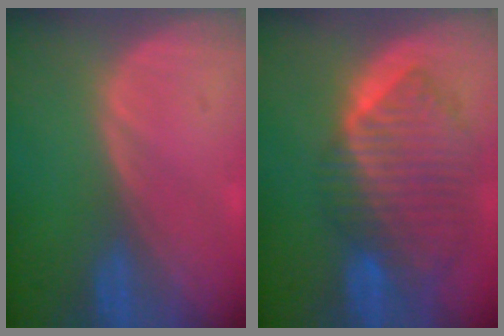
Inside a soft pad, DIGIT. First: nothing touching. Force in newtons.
{"total": 10.2, "press": 8.9, "slide": 5.1}